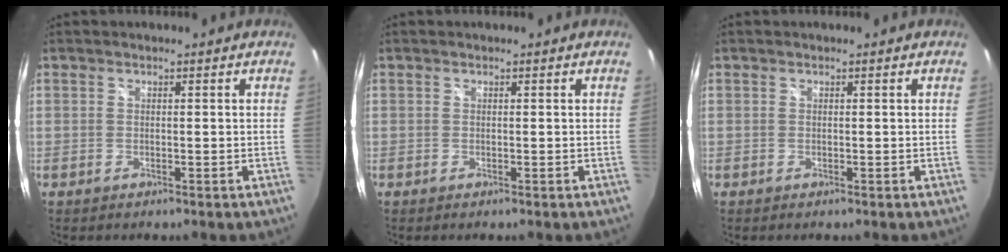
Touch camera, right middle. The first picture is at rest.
{"total": 0.0}
{"total": 0.0}